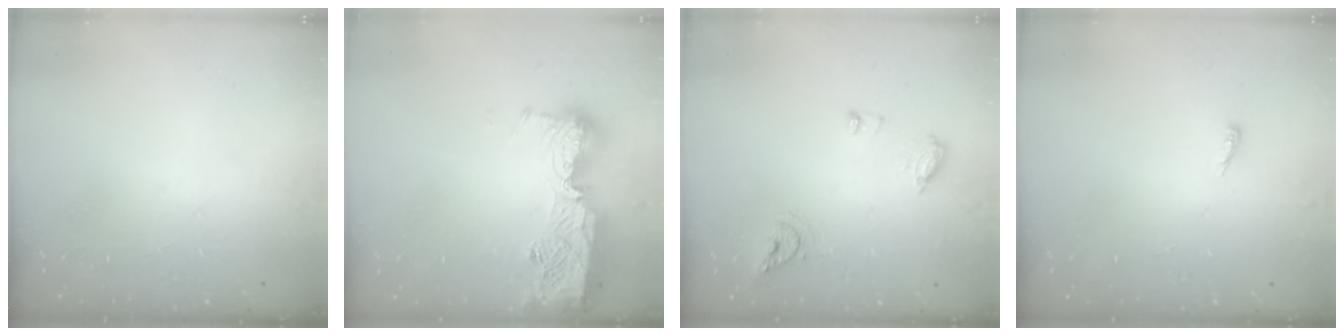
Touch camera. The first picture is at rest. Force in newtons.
{"total": 15.2, "press": 15.1, "slide": 1.2}
{"total": 8.3, "press": 8.2, "slide": 0.9}
{"total": 4.6, "press": 4.5, "slide": 0.9}